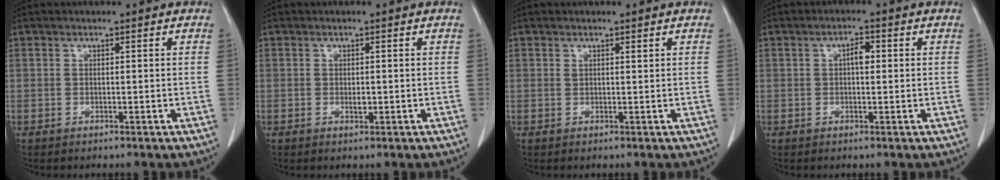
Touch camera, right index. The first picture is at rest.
{"total": 0.9, "force": [-0.1, 0.4, 0.8], "torque": [-0.013, -0.001, 0.000]}
{"total": 0.6, "force": [0.5, 0.1, 0.4], "torque": [-0.009, -0.004, 0.008]}
{"total": 2.3, "force": [0.3, 0.9, 2.0], "torque": [-0.033, 0.005, 0.004]}